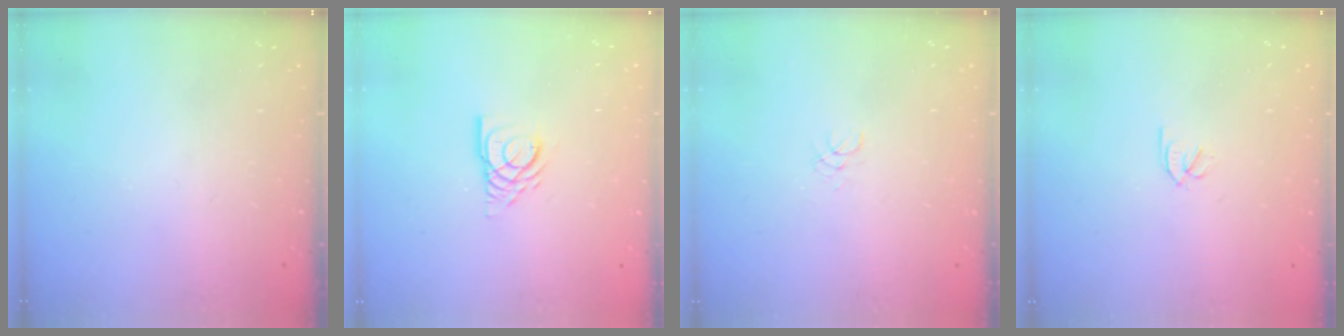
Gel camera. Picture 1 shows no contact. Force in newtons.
{"total": 7.5, "press": 7.5, "slide": 0.7}
{"total": 1.1, "press": 1.1, "slide": 0.1}
{"total": 1.8, "press": 1.7, "slide": 0.5}